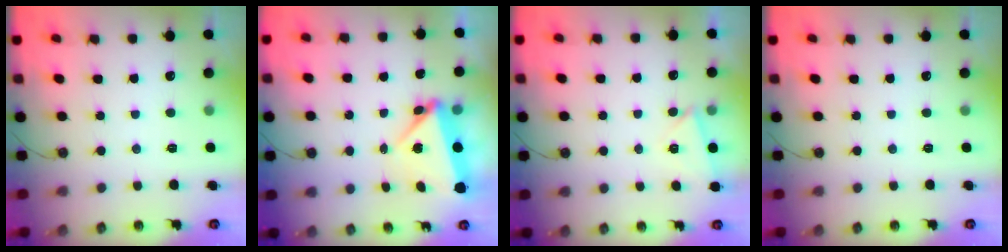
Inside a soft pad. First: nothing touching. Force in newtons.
{"total": 6.3, "press": 5.3, "slide": 3.4}
{"total": 3.0, "press": 2.5, "slide": 1.7}
{"total": 0.0}